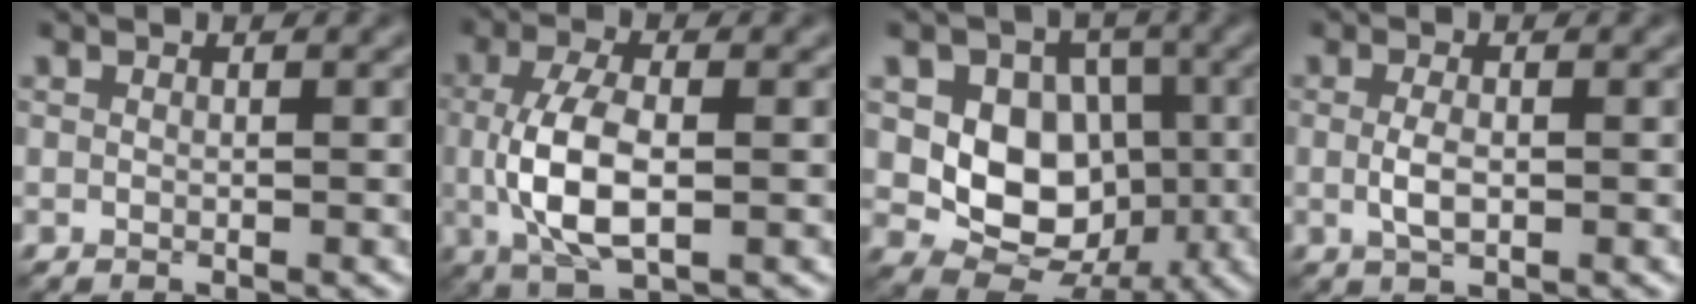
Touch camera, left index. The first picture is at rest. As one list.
[{"total": 6.5, "force": [-0.5, 3.0, 5.7], "torque": [-0.126, -0.003, -0.010]}, {"total": 8.5, "force": [-0.2, 6.8, 5.1], "torque": [-0.078, 0.000, -0.016]}, {"total": 1.9, "force": [-0.3, 0.8, 1.7], "torque": [-0.041, -0.003, -0.006]}]